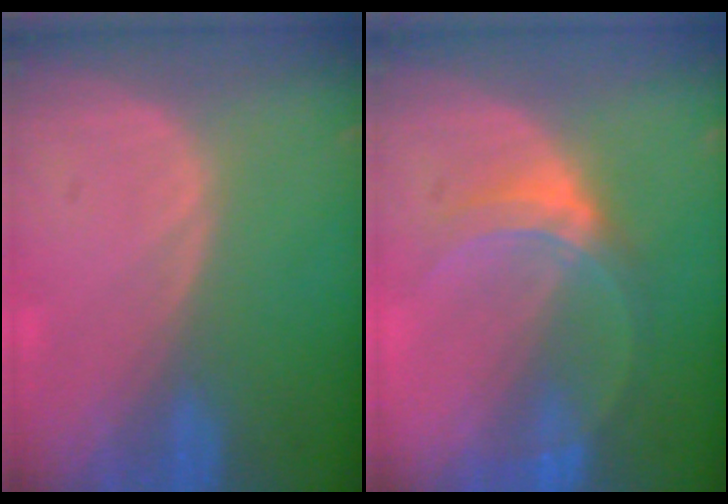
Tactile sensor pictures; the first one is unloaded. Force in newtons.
{"total": 5.1, "press": 4.9, "slide": 1.5}